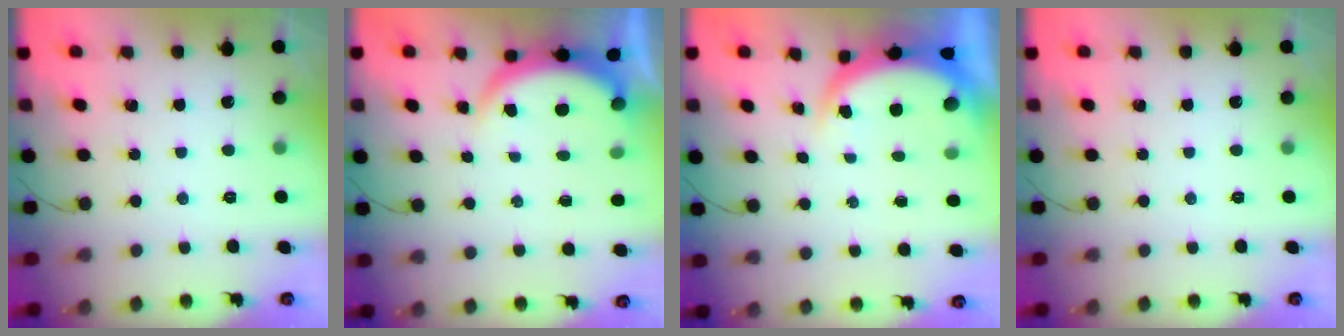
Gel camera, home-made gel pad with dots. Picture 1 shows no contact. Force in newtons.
{"total": 4.9, "press": 4.9, "slide": 0.4}
{"total": 4.7, "press": 4.7, "slide": 0.2}
{"total": 0.0}